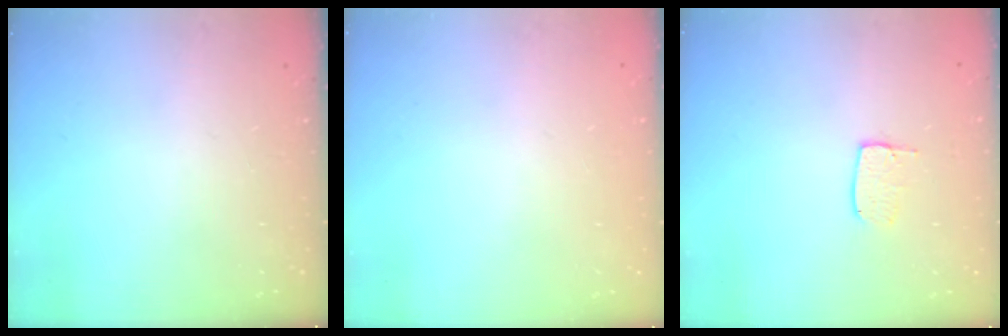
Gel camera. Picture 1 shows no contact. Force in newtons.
{"total": 0.0}
{"total": 5.5, "press": 5.5, "slide": 0.4}